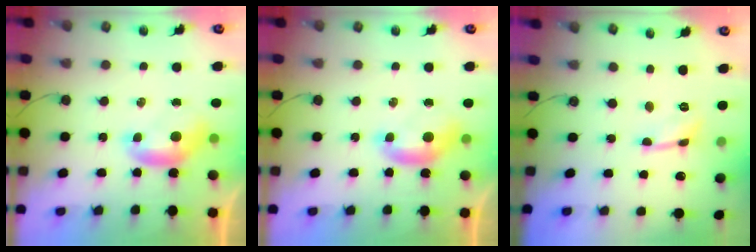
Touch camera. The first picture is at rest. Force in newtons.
{"total": 0.7, "press": 0.4, "slide": 0.5}
{"total": 0.0}